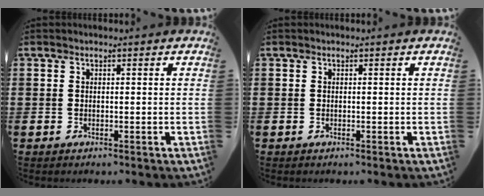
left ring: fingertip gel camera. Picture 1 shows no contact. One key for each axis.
{"total": 0.0}